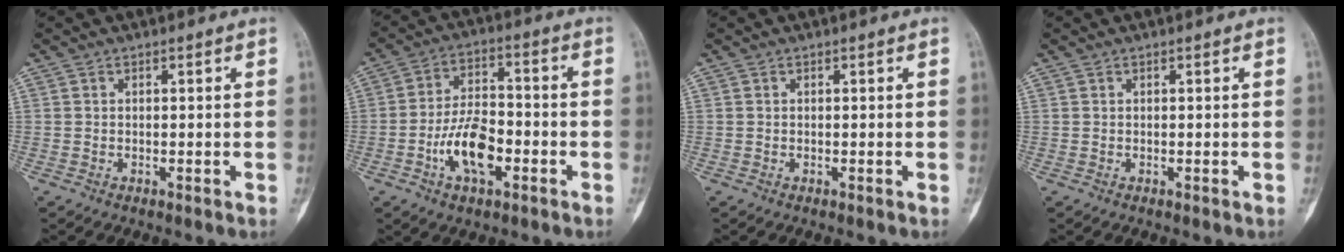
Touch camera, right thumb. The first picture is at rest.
{"total": 11.0, "force": [-3.8, 5.6, 8.7], "torque": [-0.148, 0.028, -0.070]}
{"total": 0.0}
{"total": 0.0}